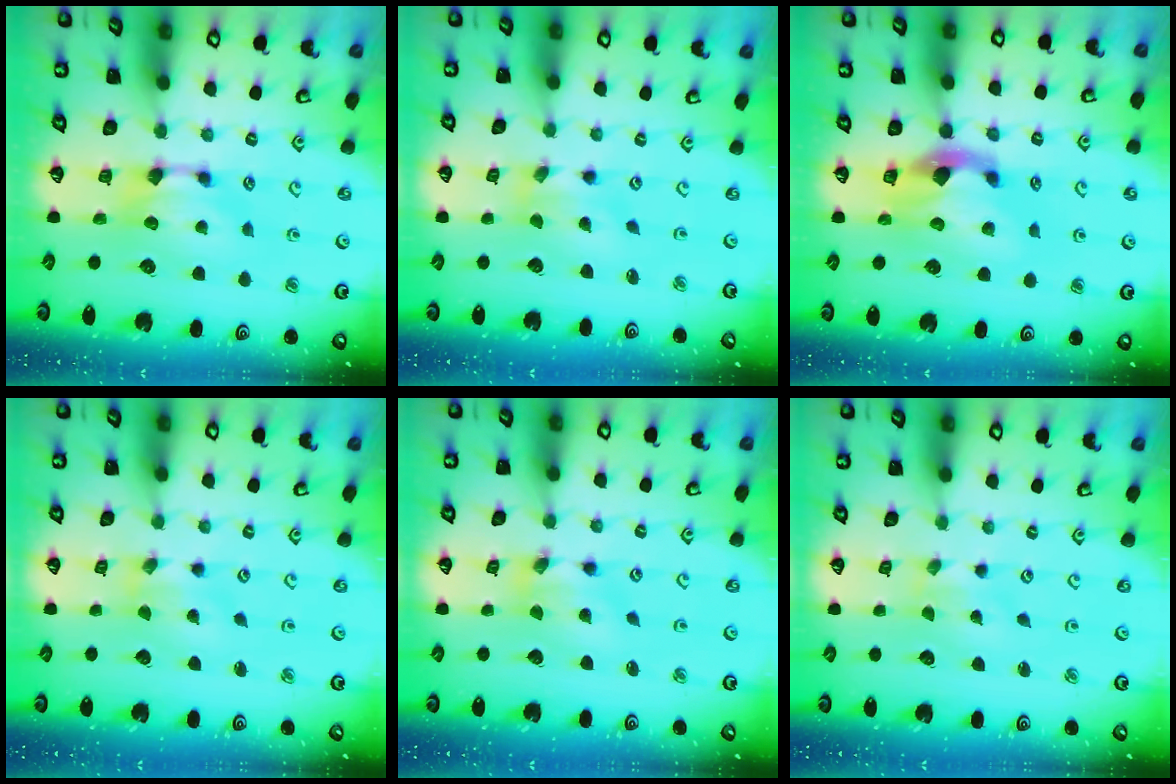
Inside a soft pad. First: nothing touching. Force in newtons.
{"total": 1.4, "press": 0.3, "slide": 1.4}
{"total": 2.9, "press": 2.6, "slide": 1.3}
{"total": 1.3, "press": 0.7, "slide": 1.1}
{"total": 2.4, "press": 1.6, "slide": 1.7}
{"total": 3.7, "press": 3.6, "slide": 0.8}